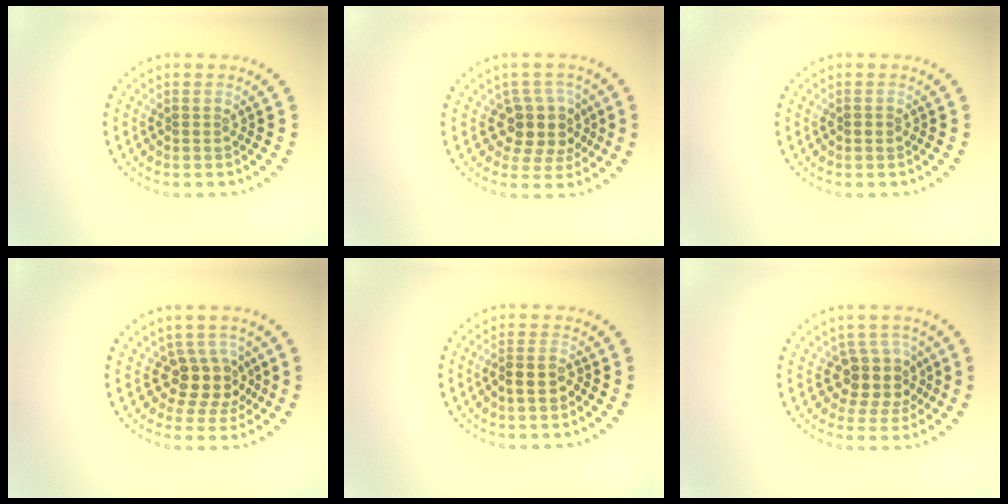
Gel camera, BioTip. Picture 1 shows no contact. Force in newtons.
{"total": 3.7, "press": 3.0, "slide": 2.3}
{"total": 0.9, "press": 0.9, "slide": 0.1}
{"total": 3.7, "press": 2.9, "slide": 2.2}
{"total": 2.5, "press": 2.3, "slide": 1.0}
{"total": 3.8, "press": 3.1, "slide": 2.1}